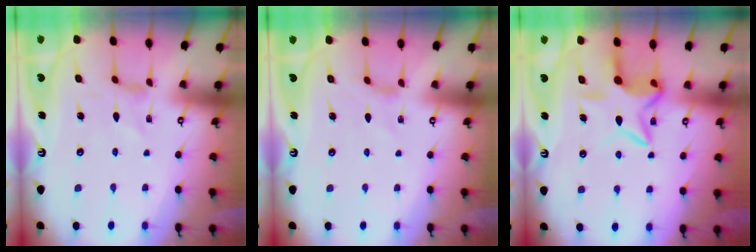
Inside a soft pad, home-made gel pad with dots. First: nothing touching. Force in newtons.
{"total": 1.2, "press": 1.1, "slide": 0.4}
{"total": 9.9, "press": 9.8, "slide": 1.4}